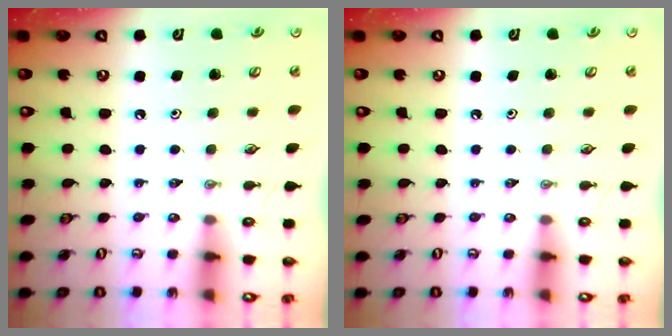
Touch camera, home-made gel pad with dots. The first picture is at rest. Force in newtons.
{"total": 0.0}